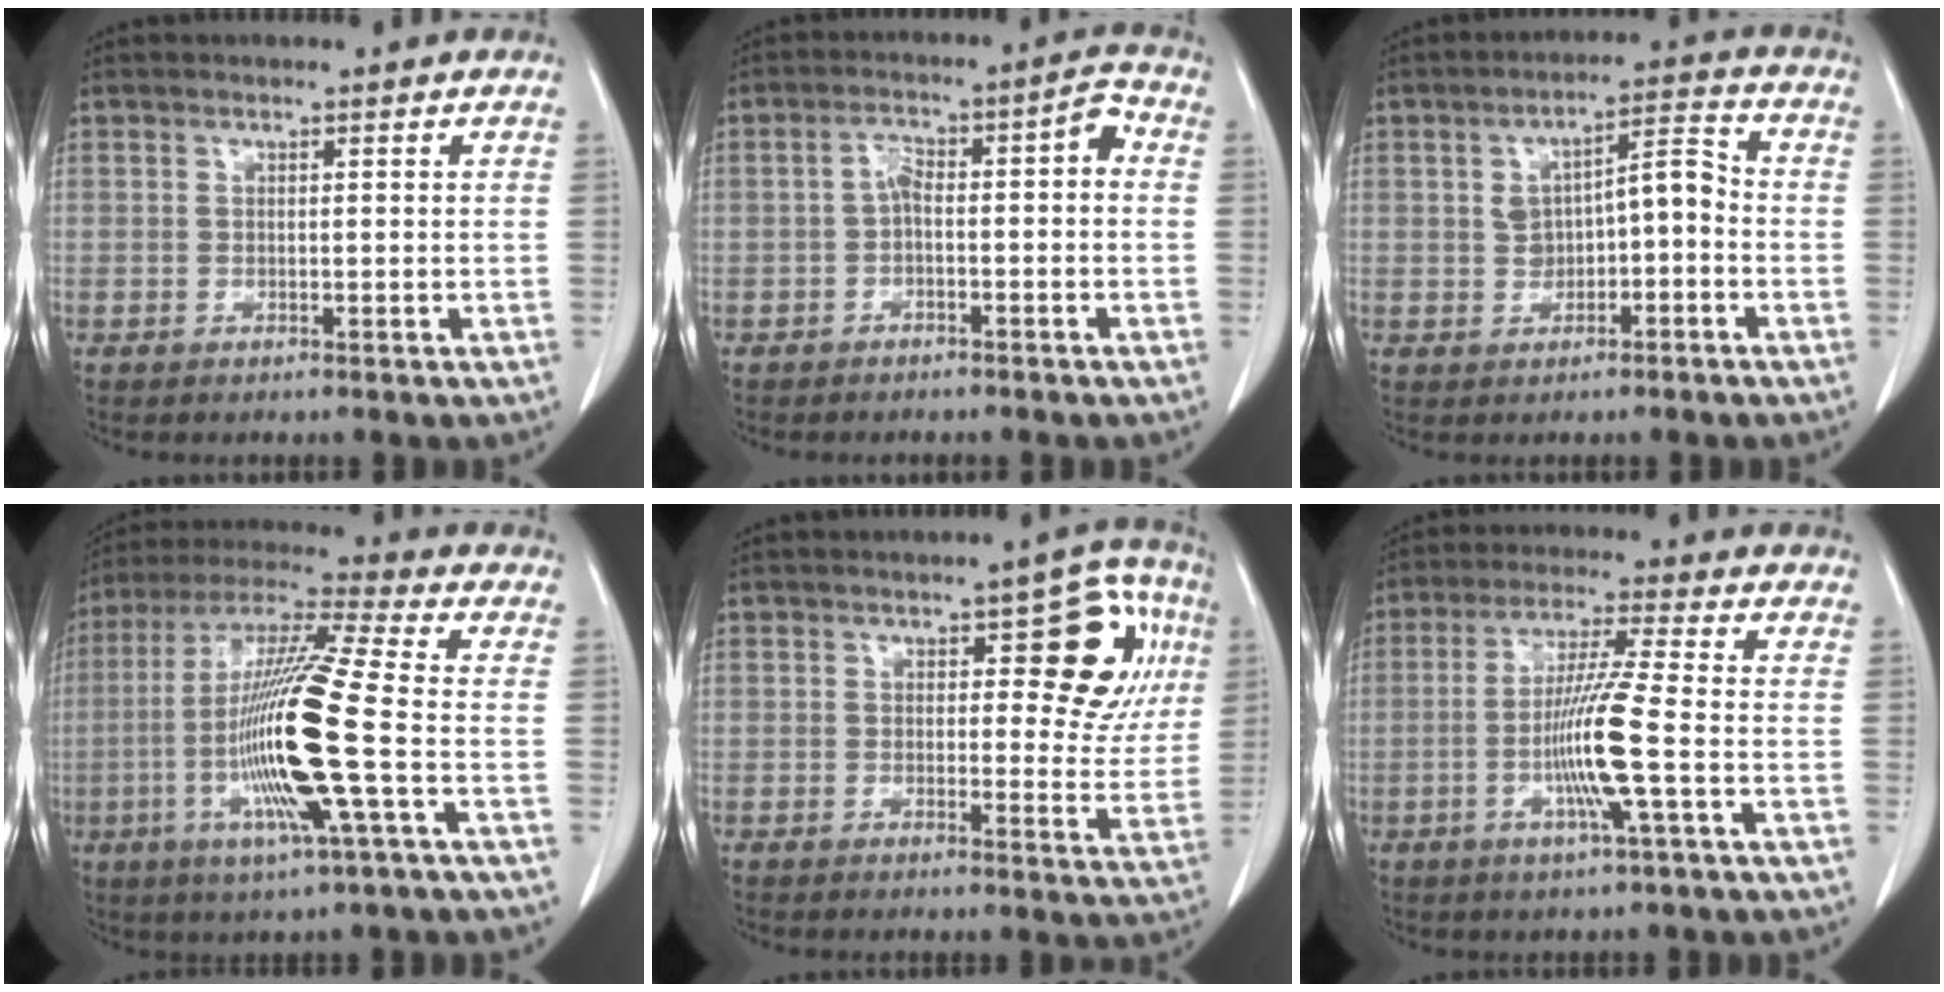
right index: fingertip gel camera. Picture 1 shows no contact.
{"total": 5.6, "force": [-0.8, 1.8, 5.2], "torque": [-0.080, 0.036, -0.013]}
{"total": 6.5, "force": [-0.5, 2.9, 5.8], "torque": [-0.093, 0.034, -0.006]}
{"total": 17.6, "force": [-3.7, -0.2, 17.2], "torque": [-0.349, -0.011, -0.081]}
{"total": 10.9, "force": [3.5, 4.5, 9.3], "torque": [-0.093, 0.021, 0.041]}
{"total": 10.1, "force": [-2.4, -0.9, 9.7], "torque": [-0.191, -0.009, -0.050]}